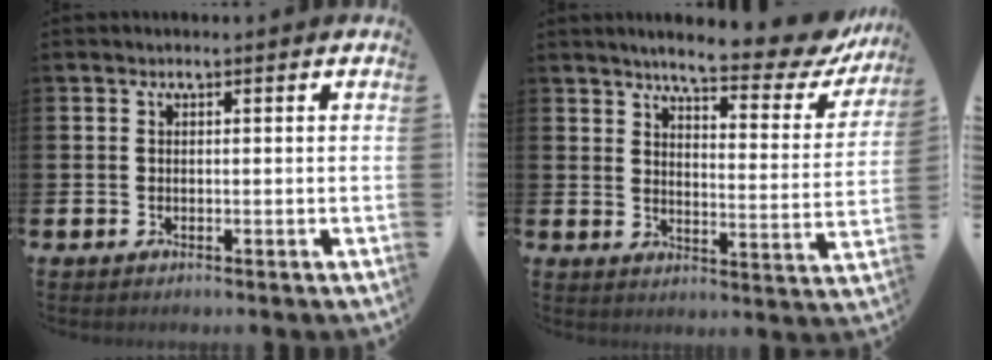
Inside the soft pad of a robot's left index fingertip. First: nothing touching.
{"total": 6.9, "force": [6.2, 1.2, 3.0], "torque": [-0.063, -0.047, 0.098]}